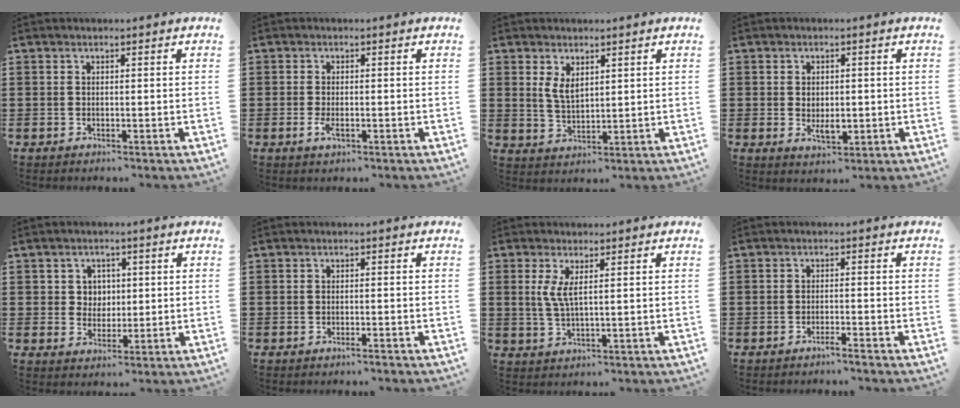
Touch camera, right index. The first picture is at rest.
{"total": 2.0, "force": [-0.6, 0.6, 1.8], "torque": [-0.049, -0.010, -0.015]}
{"total": 3.4, "force": [1.7, 1.8, 2.4], "torque": [-0.051, 0.004, 0.031]}
{"total": 3.0, "force": [-0.2, 1.7, 2.5], "torque": [-0.047, 0.002, -0.003]}
{"total": 3.2, "force": [0.9, 2.9, 0.8], "torque": [-0.029, 0.012, 0.013]}
{"total": 0.8, "force": [-0.7, -0.1, 0.3], "torque": [-0.007, -0.003, -0.014]}
{"total": 3.3, "force": [1.2, 0.6, 3.0], "torque": [-0.072, -0.003, 0.017]}
{"total": 1.7, "force": [-1.5, -0.3, 0.6], "torque": [-0.011, -0.001, -0.029]}